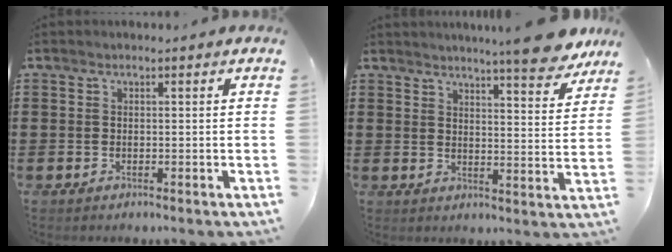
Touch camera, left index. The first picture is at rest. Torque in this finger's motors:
{"motor_torque": [1.07, -1.07, 0.40, 0.12]}